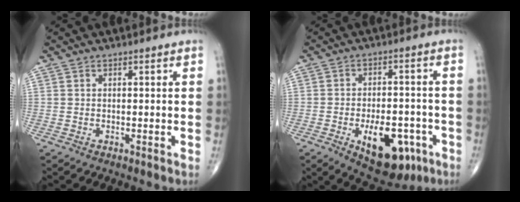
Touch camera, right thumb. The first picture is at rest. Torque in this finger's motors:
{"motor_torque": [3.81, 1.20, 1.28, -0.36, 0.31]}